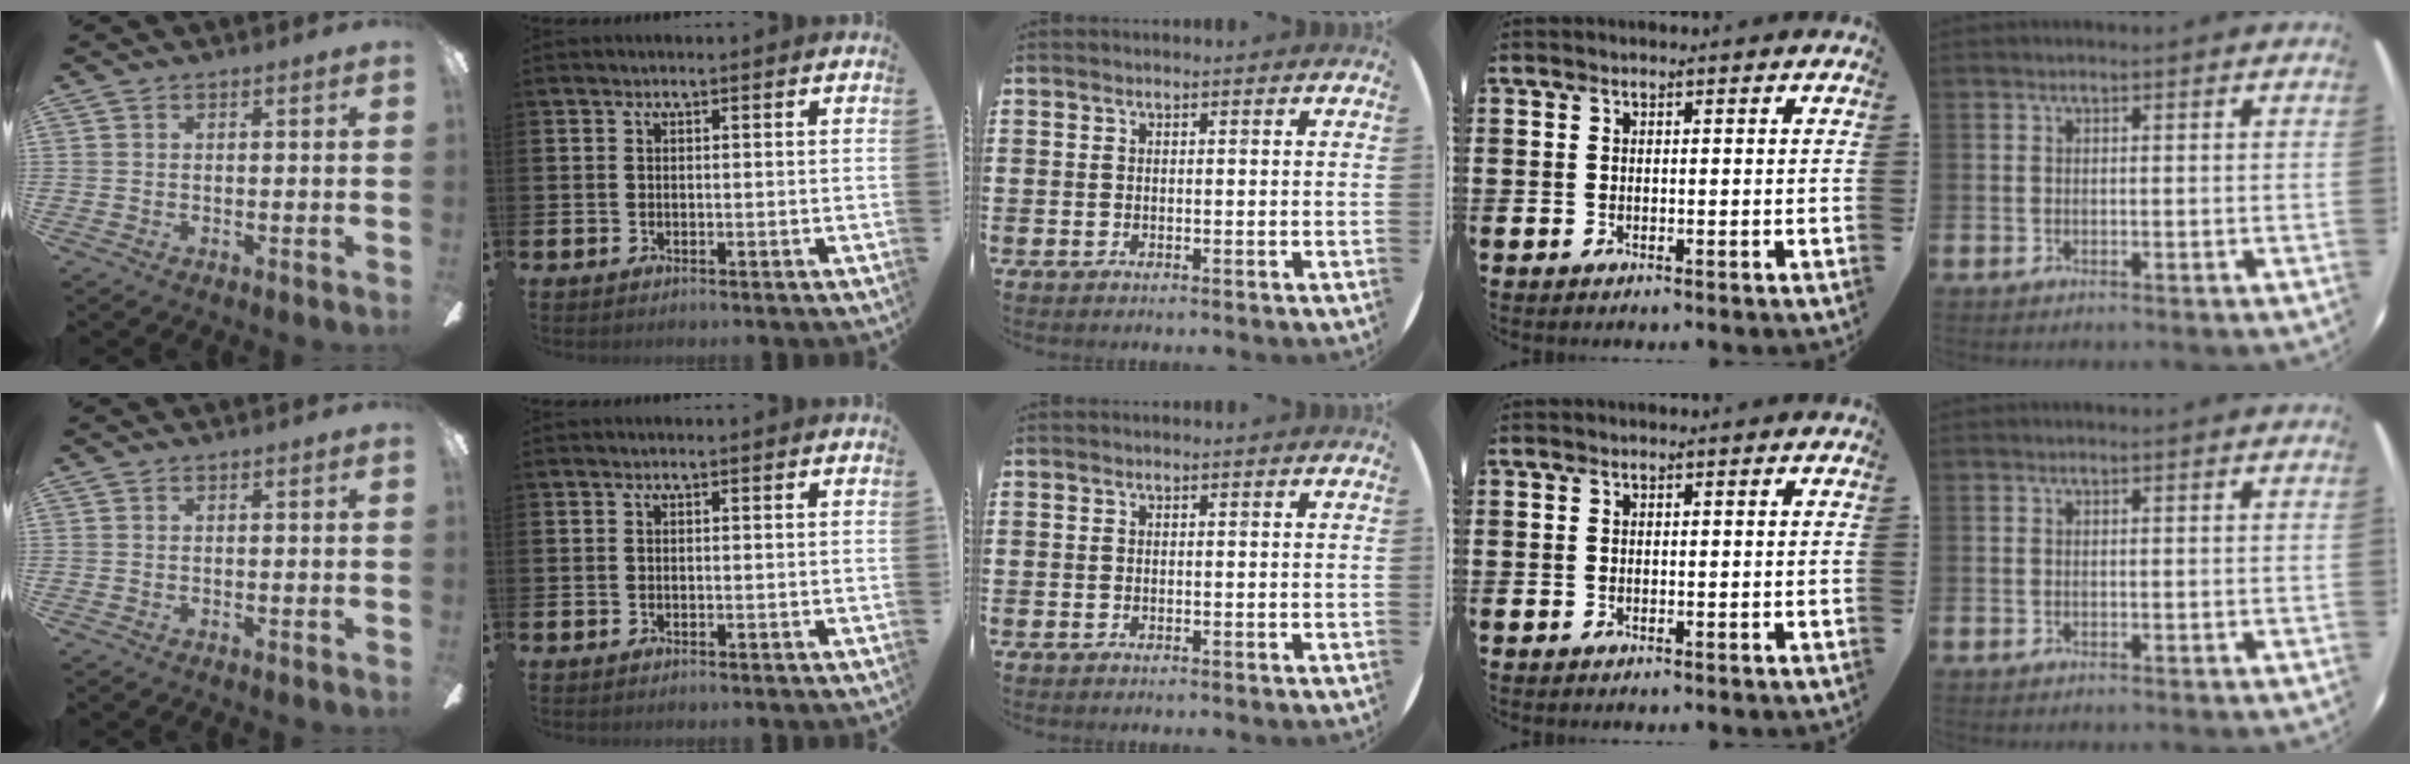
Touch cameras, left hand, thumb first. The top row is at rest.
{}